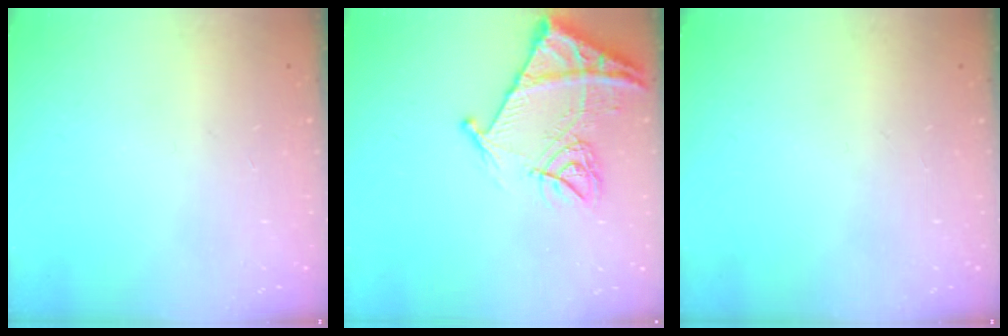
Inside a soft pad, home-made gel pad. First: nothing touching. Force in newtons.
{"total": 13.6, "press": 13.6, "slide": 1.5}
{"total": 0.0}